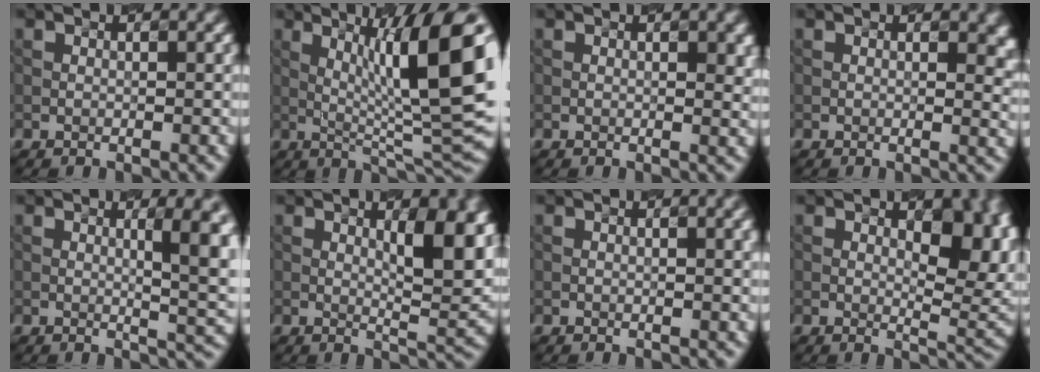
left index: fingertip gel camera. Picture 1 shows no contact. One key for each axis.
{"total": 12.2, "fx": 2.2, "fy": 2.4, "fz": 11.8, "tx": -0.171, "ty": 0.010, "tz": 0.045}
{"total": 2.0, "fx": 0.6, "fy": 0.7, "fz": 1.8, "tx": -0.017, "ty": 0.001, "tz": 0.015}
{"total": 3.5, "fx": 1.2, "fy": 1.7, "fz": 2.8, "tx": -0.014, "ty": 0.002, "tz": 0.020}
{"total": 5.7, "fx": 0.9, "fy": 1.4, "fz": 5.5, "tx": -0.063, "ty": -0.002, "tz": 0.022}
{"total": 7.0, "fx": 1.9, "fy": 1.9, "fz": 6.4, "tx": -0.088, "ty": -0.005, "tz": 0.041}
{"total": 1.9, "fx": 0.6, "fy": 0.6, "fz": 1.7, "tx": -0.016, "ty": 0.005, "tz": 0.005}
{"total": 8.1, "fx": 1.7, "fy": 3.7, "fz": 7.1, "tx": -0.093, "ty": -0.003, "tz": 0.038}